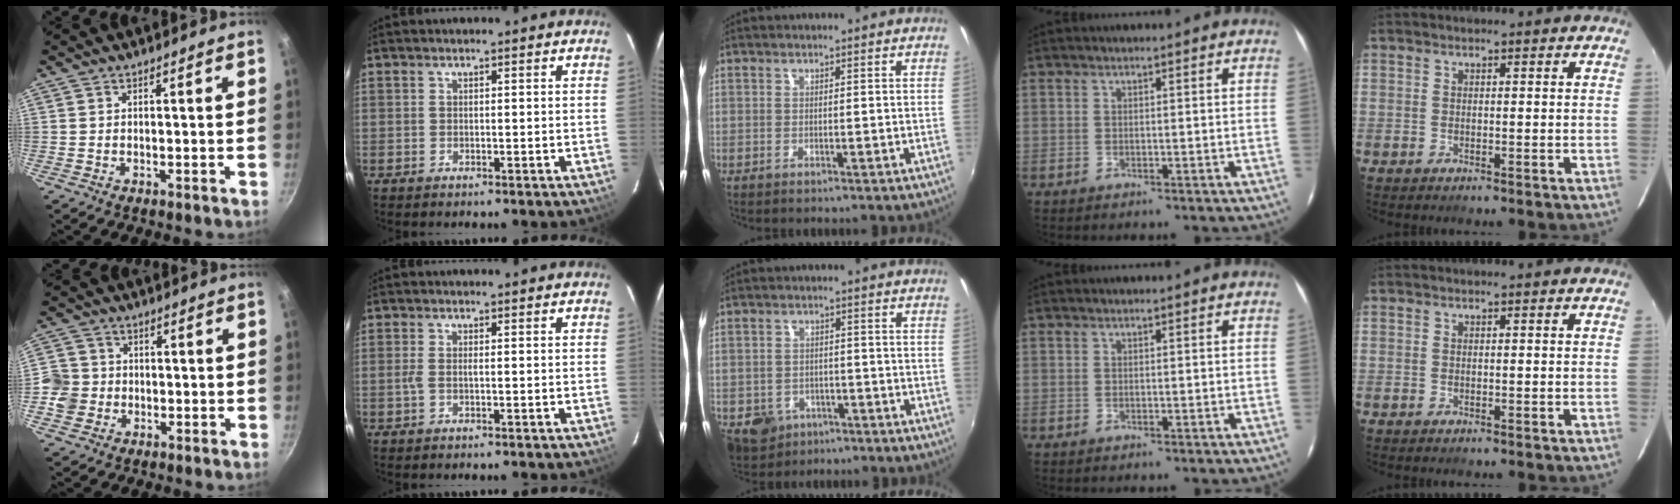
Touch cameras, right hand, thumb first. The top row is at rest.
{"thumb": {"total": 5.8, "force": [-1.4, 5.4, 1.5], "torque": [-0.001, 0.016, -0.039]}, "index": {"total": 1.4, "force": [-0.3, -0.1, 1.3], "torque": [-0.028, -0.001, -0.008]}, "middle": {"total": 8.3, "force": [-4.5, 6.3, 2.9], "torque": [-0.077, -0.003, -0.063]}}